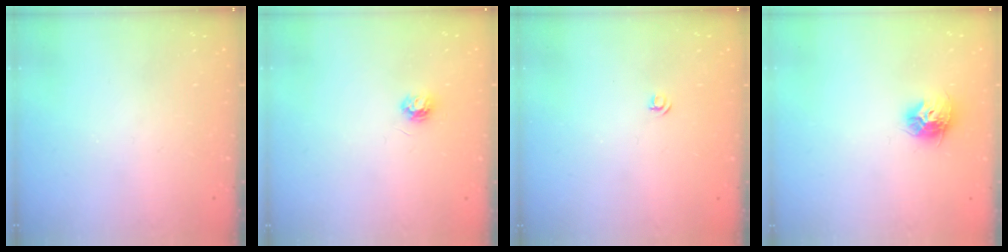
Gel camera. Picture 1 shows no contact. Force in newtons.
{"total": 3.9, "press": 3.9, "slide": 0.5}
{"total": 3.5, "press": 3.4, "slide": 0.5}
{"total": 9.9, "press": 9.8, "slide": 0.5}